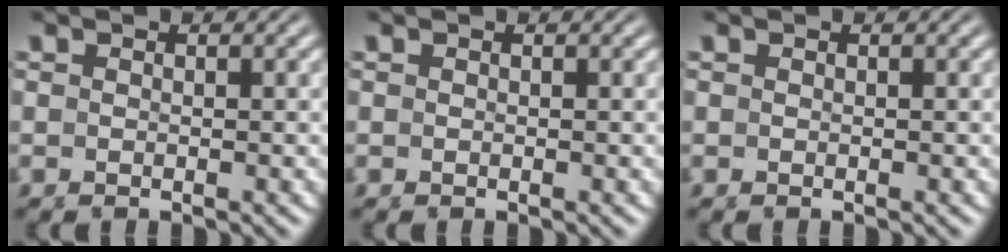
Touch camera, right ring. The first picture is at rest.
{"total": 0.0}
{"total": 0.0}